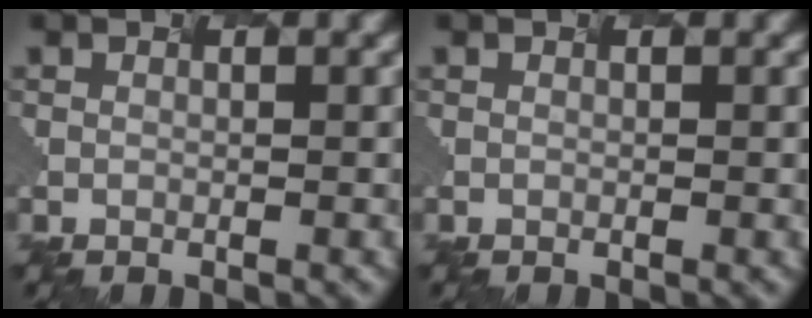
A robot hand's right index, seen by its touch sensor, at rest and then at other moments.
{"total": 0.0}